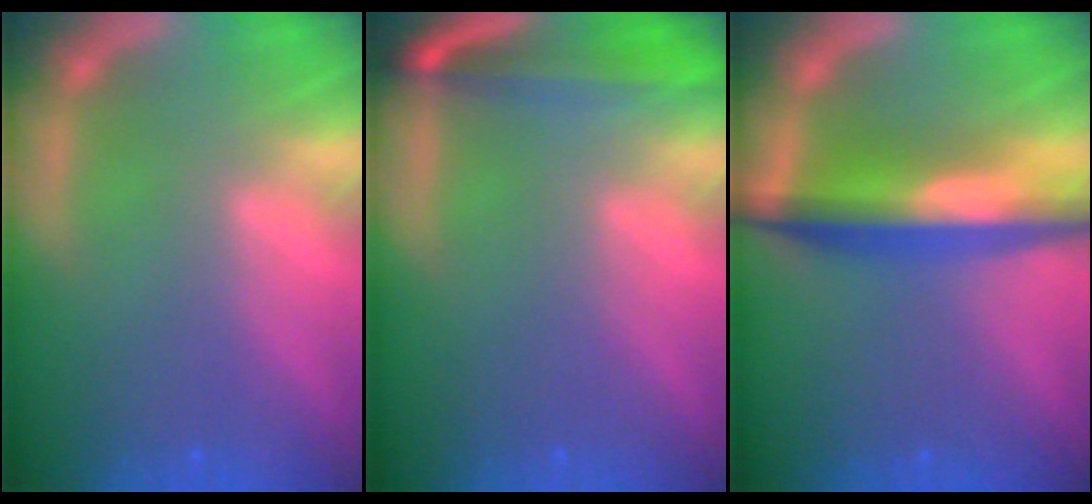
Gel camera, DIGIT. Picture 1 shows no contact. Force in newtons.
{"total": 5.5}
{"total": 7.1}